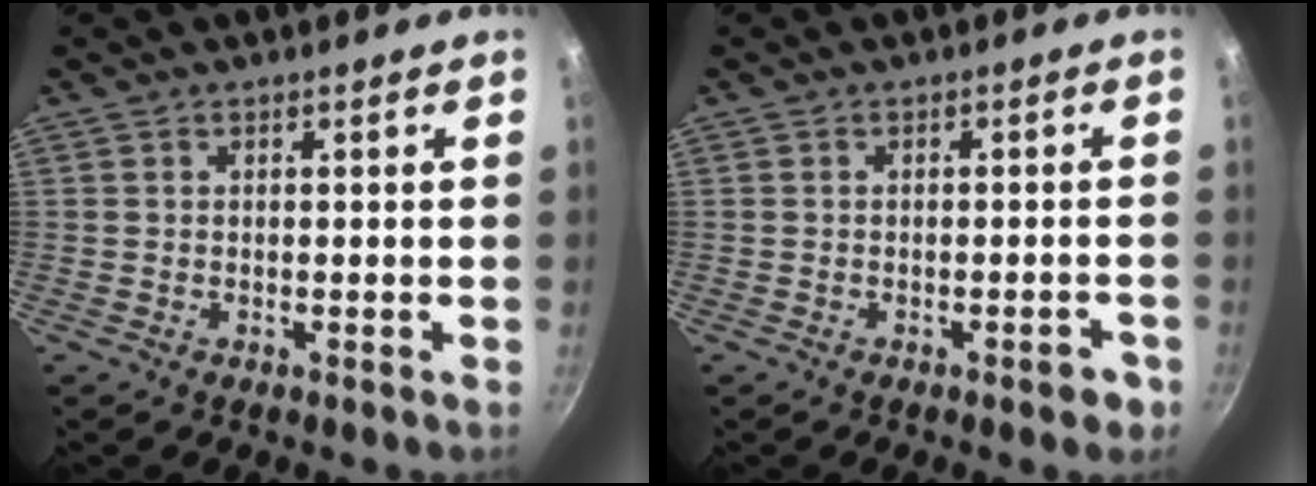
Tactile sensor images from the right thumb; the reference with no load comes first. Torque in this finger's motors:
{"motor_torque": [0.67, 0.00, -0.27, 0.13, 0.12]}